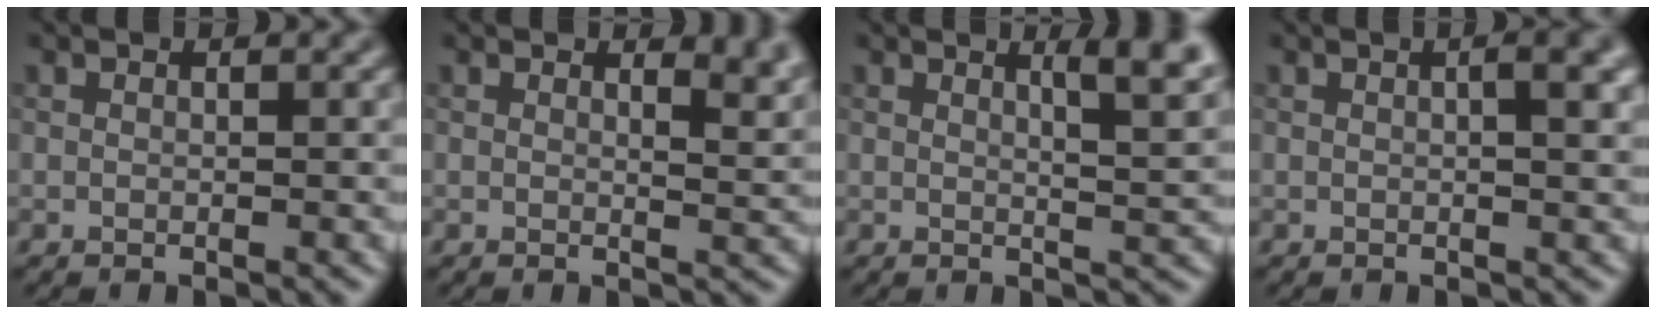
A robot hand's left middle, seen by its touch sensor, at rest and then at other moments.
{"total": 3.3, "force": [2.2, 1.3, 2.1], "torque": [-0.017, -0.004, 0.030]}
{"total": 4.5, "force": [2.4, 1.2, 3.6], "torque": [-0.036, 0.001, 0.030]}
{"total": 3.6, "force": [1.0, 1.2, 3.3], "torque": [-0.033, 0.008, 0.005]}